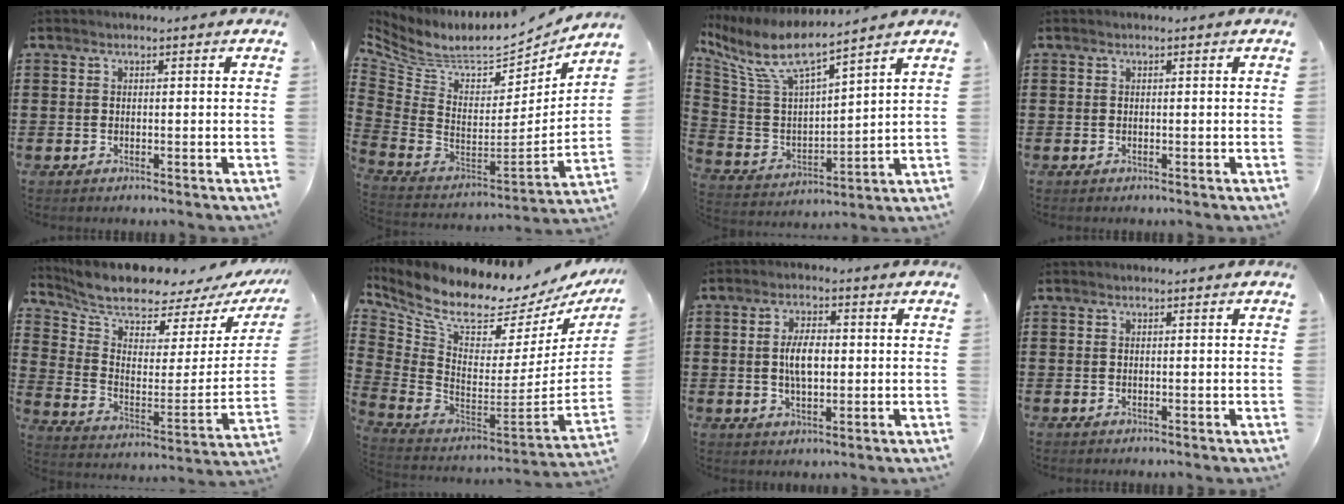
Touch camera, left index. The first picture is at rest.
{"total": 6.9, "force": [5.8, 2.3, 2.9], "torque": [-0.091, -0.058, 0.099]}
{"total": 8.8, "force": [6.6, 2.0, 5.4], "torque": [-0.134, -0.034, 0.113]}
{"total": 0.0}
{"total": 7.2, "force": [6.8, 1.0, 1.9], "torque": [-0.079, -0.066, 0.117]}
{"total": 7.3, "force": [6.0, 2.1, 3.6], "torque": [-0.101, -0.065, 0.098]}
{"total": 5.0, "force": [0.2, 2.3, 4.4], "torque": [-0.087, 0.000, -0.003]}
{"total": 0.0}